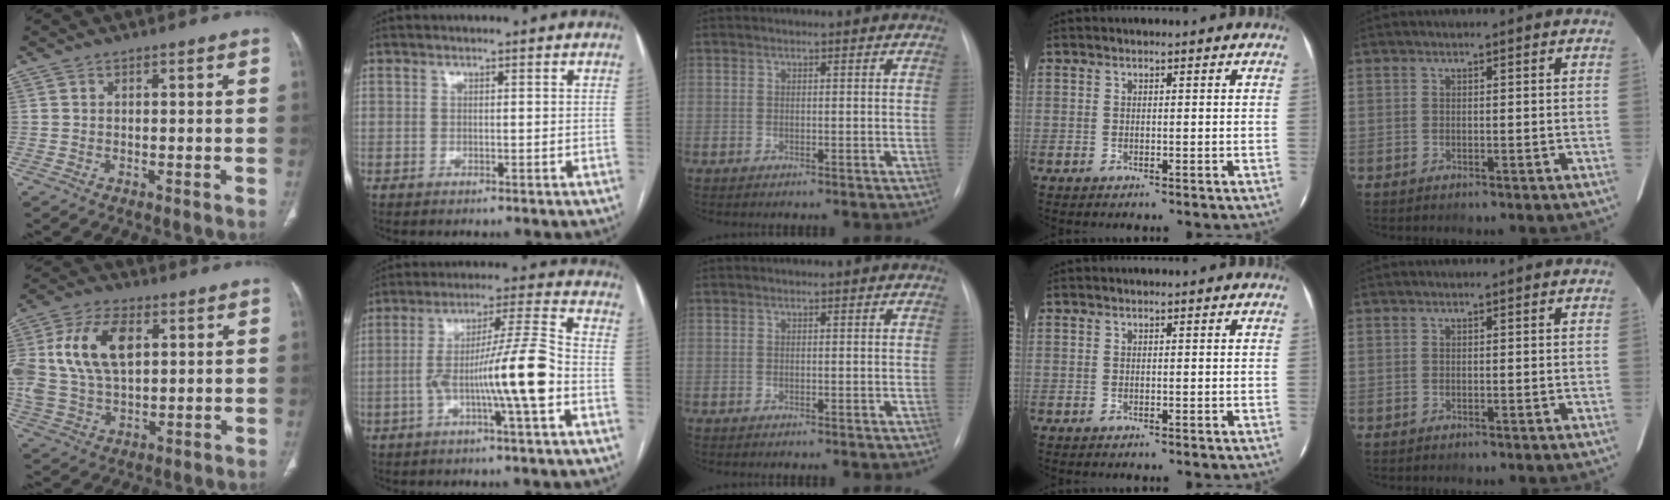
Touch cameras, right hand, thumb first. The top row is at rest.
{"thumb": {"total": 16.7, "force": [4.1, 9.8, 12.9], "torque": [-0.267, 0.004, 0.079]}, "index": {"total": 12.1, "force": [-3.5, -0.5, 11.6], "torque": [-0.203, 0.012, -0.064]}}